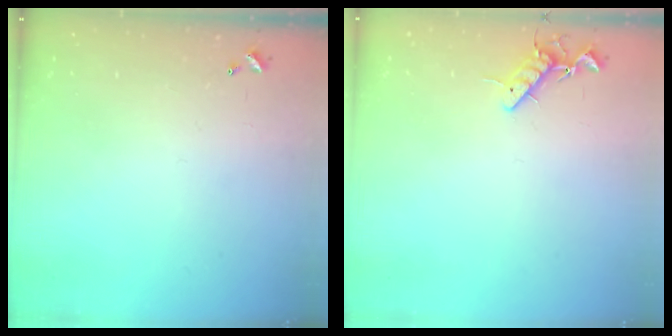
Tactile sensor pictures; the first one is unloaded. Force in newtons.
{"total": 8.6, "press": 8.5, "slide": 1.3}